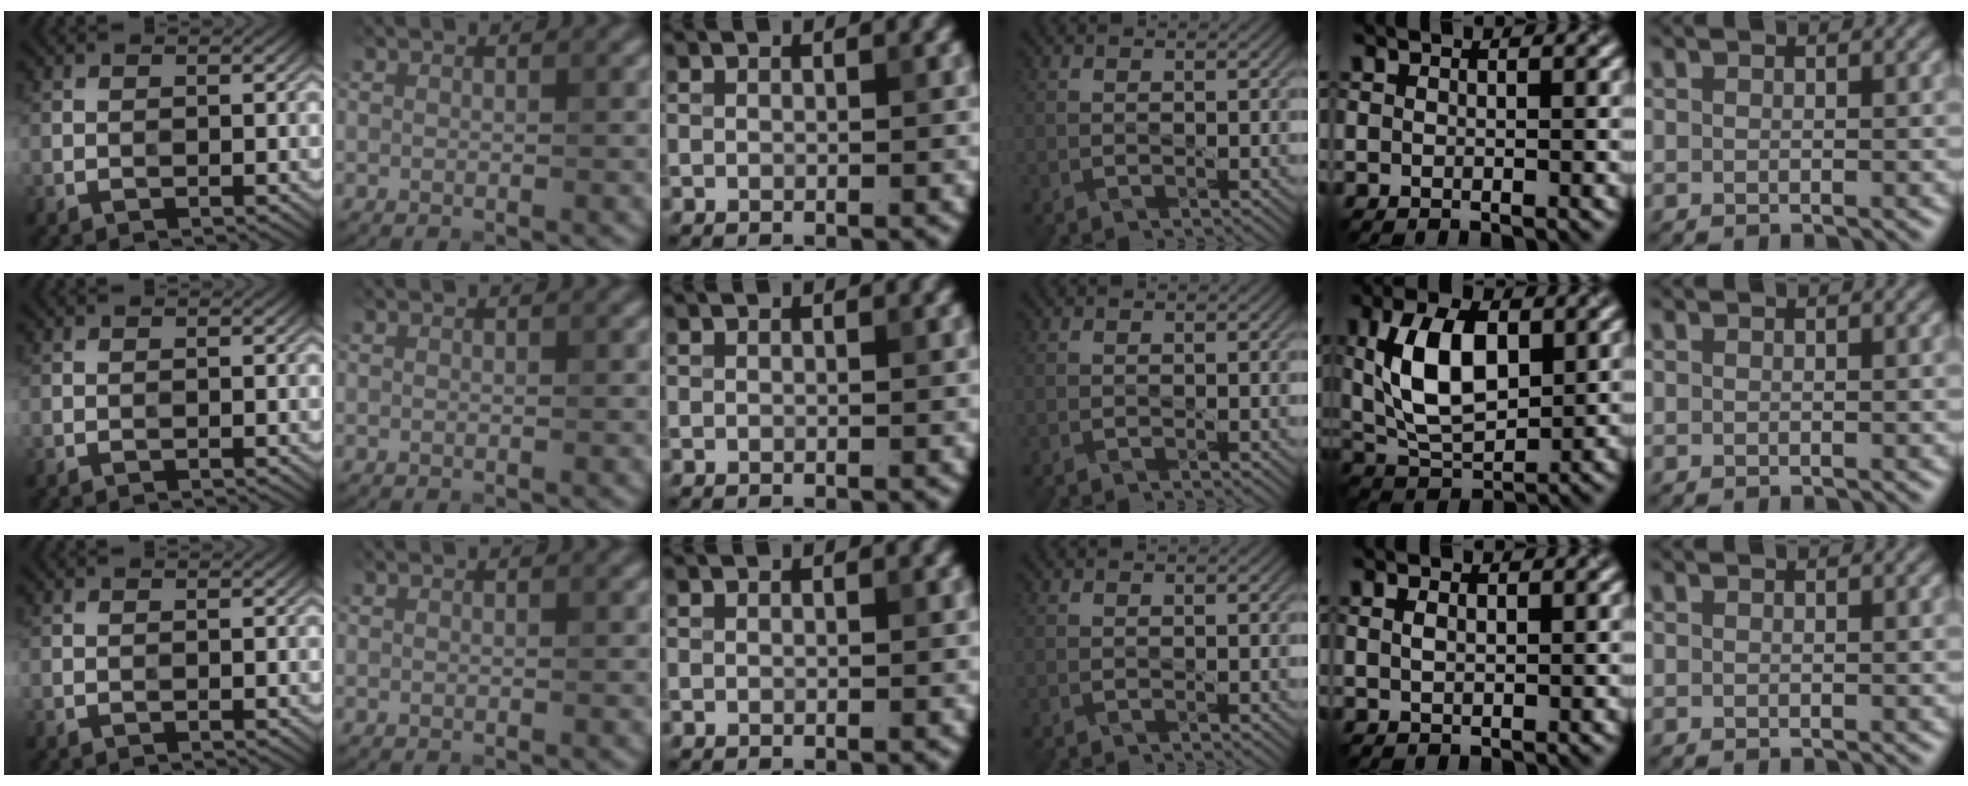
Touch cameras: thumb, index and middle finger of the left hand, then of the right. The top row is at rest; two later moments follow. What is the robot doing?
{"motion": "dispense", "object": "soap dispenser"}